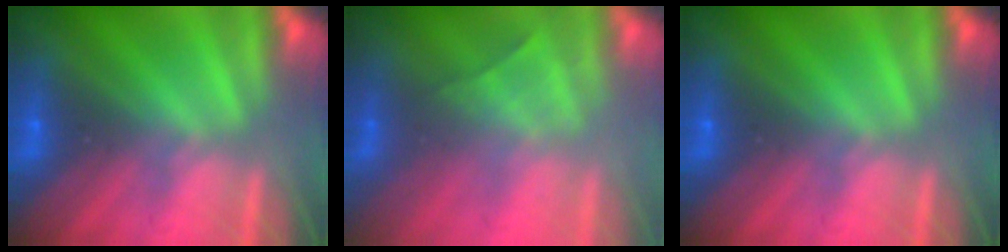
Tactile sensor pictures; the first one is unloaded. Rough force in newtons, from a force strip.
{"total": 2.3}
{"total": 0.0}